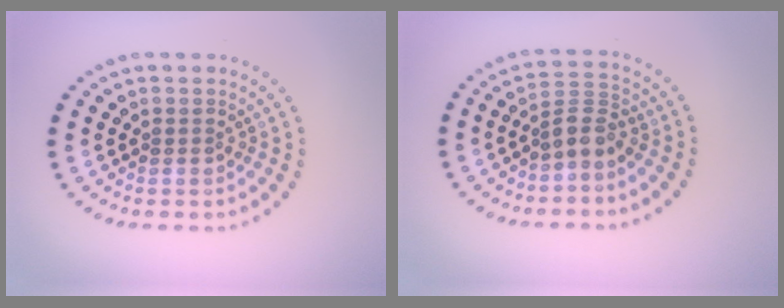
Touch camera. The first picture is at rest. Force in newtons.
{"total": 2.7, "press": 2.2, "slide": 1.6}